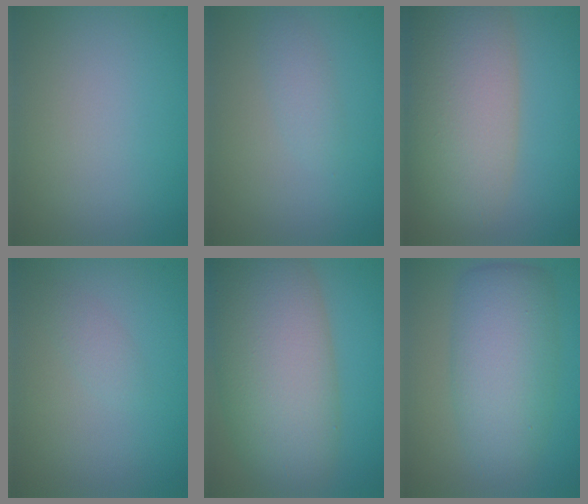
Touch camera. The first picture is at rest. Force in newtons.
{"total": 1.4, "press": 1.4, "slide": 0.0}
{"total": 10.2, "press": 10.2, "slide": 0.5}
{"total": 1.0, "press": 1.0, "slide": 0.1}
{"total": 11.6, "press": 11.6, "slide": 0.8}
{"total": 7.0, "press": 7.0, "slide": 0.1}